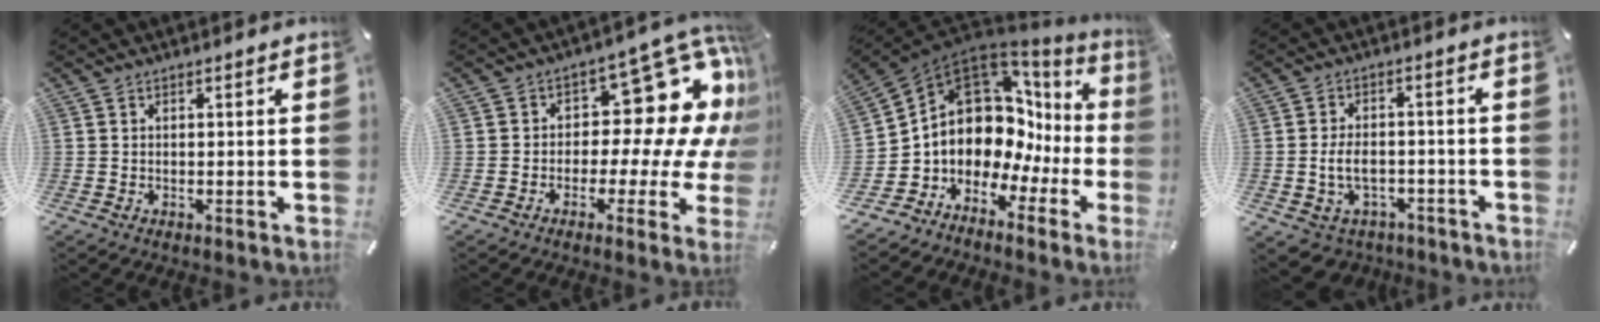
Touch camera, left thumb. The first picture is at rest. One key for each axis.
{"total": 16.7, "fx": 5.5, "fy": 9.9, "fz": 12.3, "tx": -0.155, "ty": -0.052, "tz": 0.089}
{"total": 11.9, "fx": 3.4, "fy": 9.5, "fz": 6.3, "tx": -0.125, "ty": -0.066, "tz": 0.061}
{"total": 7.3, "fx": -2.0, "fy": 5.4, "fz": 4.5, "tx": -0.089, "ty": 0.013, "tz": -0.038}